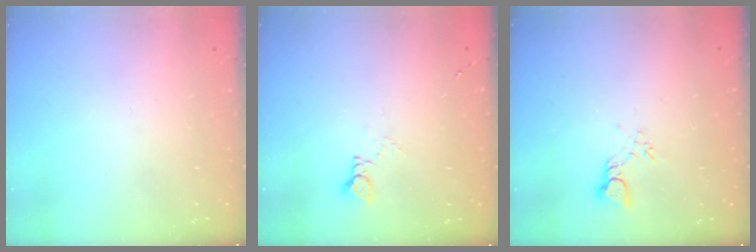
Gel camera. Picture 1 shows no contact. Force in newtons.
{"total": 2.9, "press": 2.9, "slide": 0.3}
{"total": 2.8, "press": 2.8, "slide": 0.5}